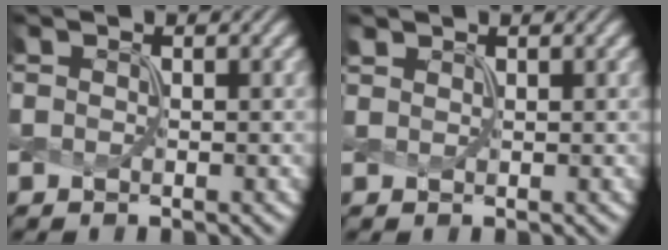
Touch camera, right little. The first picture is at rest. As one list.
[{"total": 0.9, "force": [0.9, 0.2, 0.1], "torque": [-0.006, 0.002, 0.021]}]